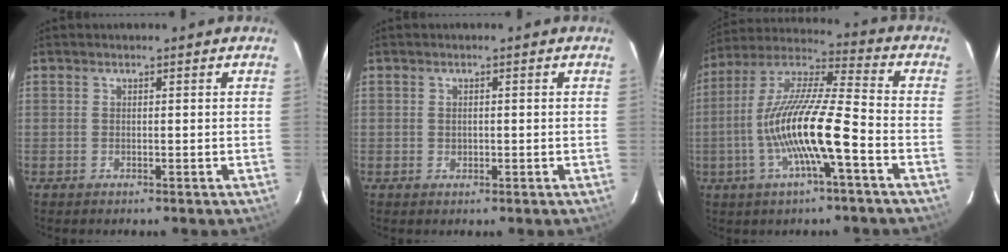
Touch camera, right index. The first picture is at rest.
{"total": 1.0, "force": [0.0, 0.9, 0.4], "torque": [-0.004, 0.000, 0.002]}
{"total": 15.6, "force": [-5.0, 1.4, 14.7], "torque": [-0.285, -0.004, -0.100]}